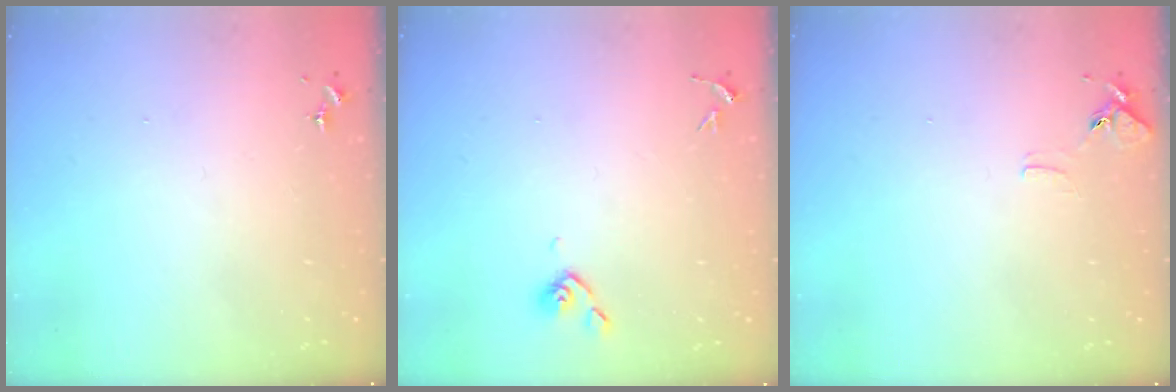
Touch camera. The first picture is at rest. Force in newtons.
{"total": 4.4, "press": 4.4, "slide": 0.7}
{"total": 6.2, "press": 6.1, "slide": 0.6}